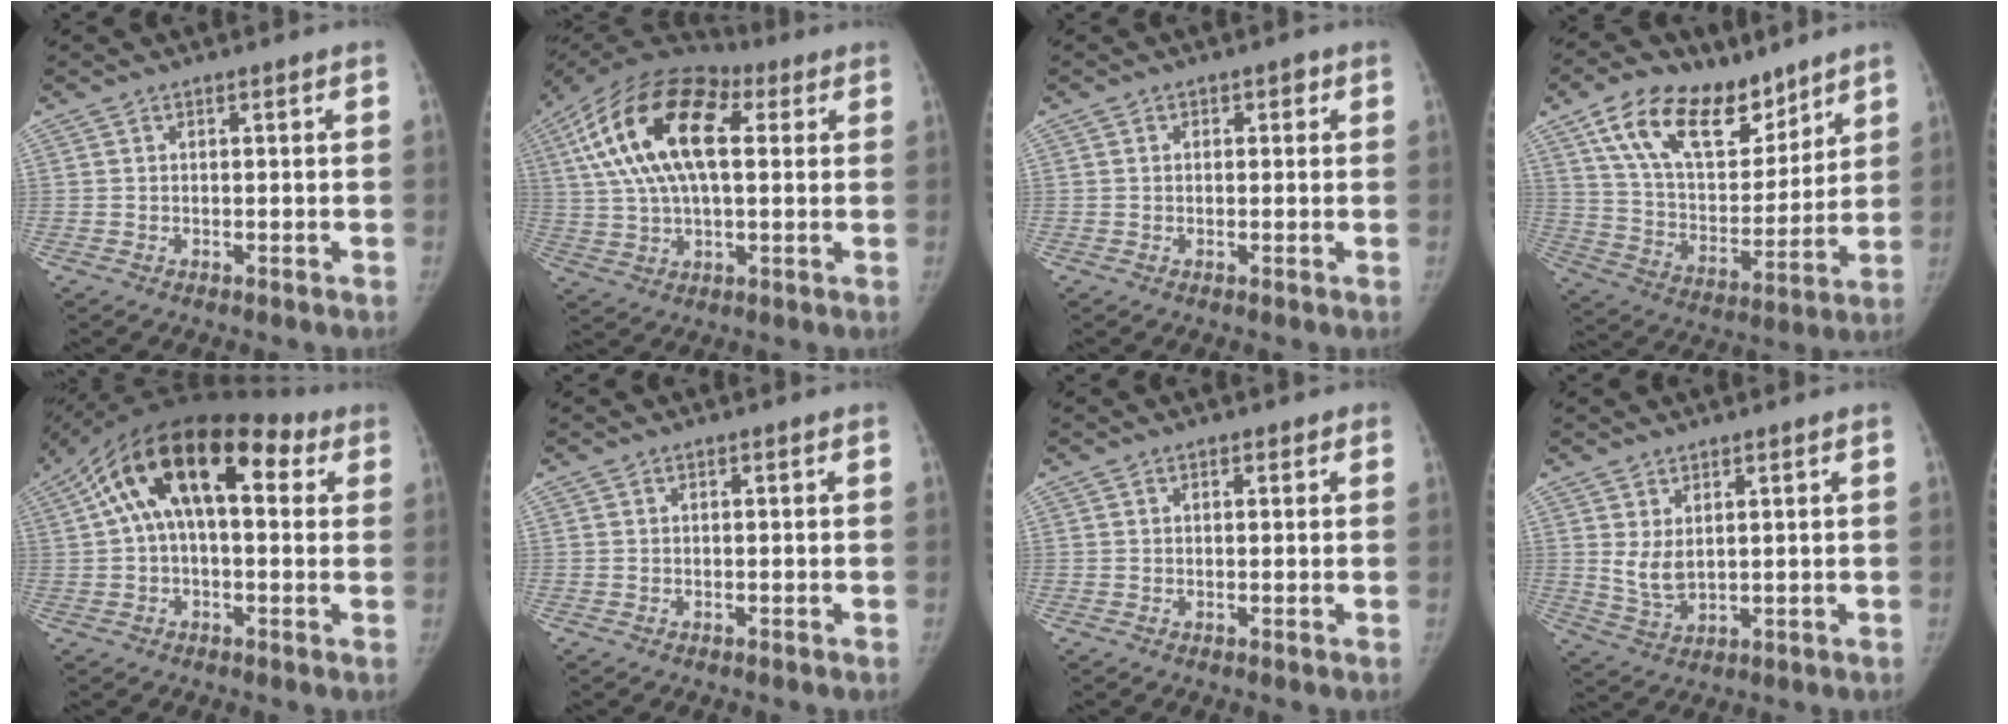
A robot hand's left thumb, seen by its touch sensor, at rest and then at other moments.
{"total": 20.8, "force": [5.3, 10.7, 17.0], "torque": [-0.316, 0.024, 0.080]}
{"total": 1.8, "force": [0.4, 1.6, 0.8], "torque": [0.007, 0.003, -0.002]}
{"total": 20.4, "force": [12.8, 11.0, 11.5], "torque": [-0.155, -0.049, 0.229]}
{"total": 19.8, "force": [5.9, 10.4, 15.7], "torque": [-0.241, 0.052, 0.080]}
{"total": 0.0}
{"total": 1.3, "force": [0.6, 1.2, 0.2], "torque": [0.020, 0.001, 0.000]}
{"total": 4.8, "force": [1.5, 2.9, 3.6], "torque": [-0.058, -0.017, 0.040]}